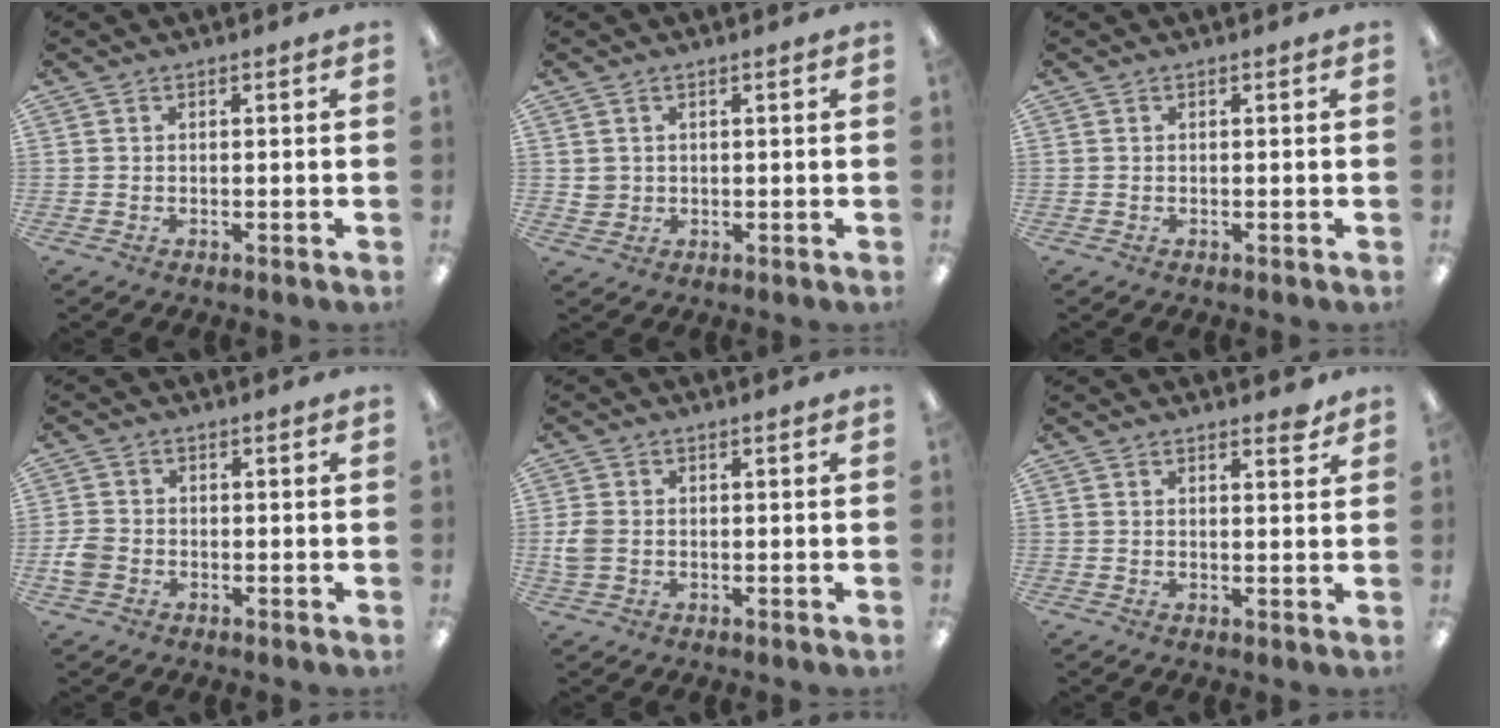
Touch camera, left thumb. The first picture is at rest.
{"total": 2.3, "force": [1.0, 2.1, 0.3], "torque": [-0.003, 0.000, 0.016]}
{"total": 0.0}
{"total": 3.7, "force": [-1.1, 3.0, 1.8], "torque": [-0.028, 0.010, -0.018]}
{"total": 3.9, "force": [-0.1, 3.0, 2.4], "torque": [-0.042, 0.003, -0.003]}
{"total": 2.5, "force": [2.1, 0.8, 1.1], "torque": [0.000, -0.012, 0.033]}